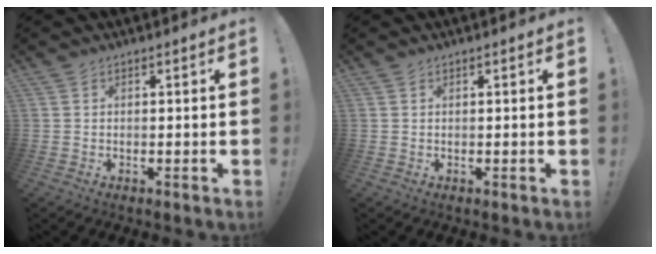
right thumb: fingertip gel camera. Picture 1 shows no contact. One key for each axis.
{"total": 0.0}